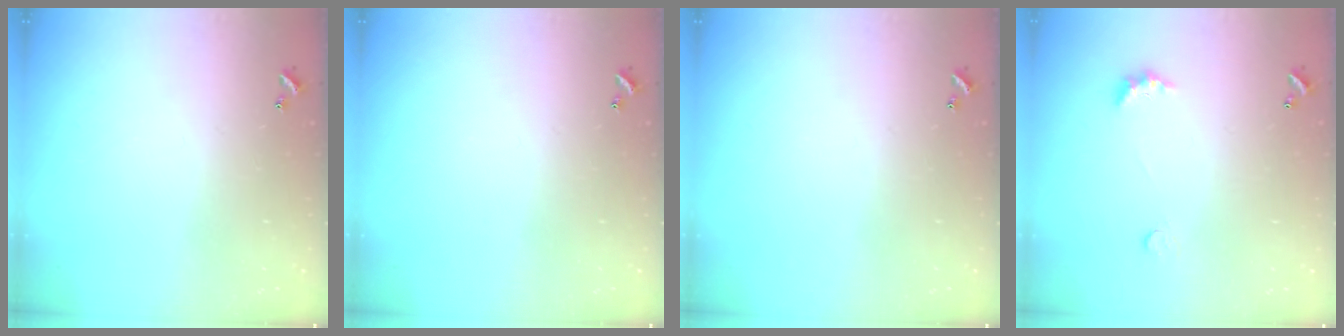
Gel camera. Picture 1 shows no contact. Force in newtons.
{"total": 0.0}
{"total": 0.0}
{"total": 2.6, "press": 2.5, "slide": 0.7}